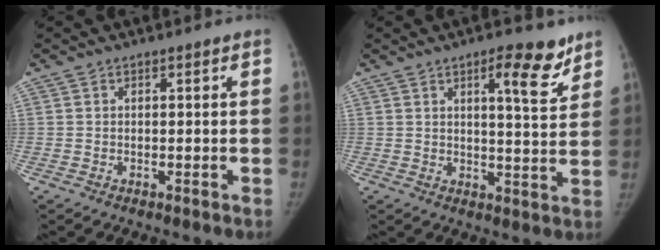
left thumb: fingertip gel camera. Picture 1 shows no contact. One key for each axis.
{"total": 8.5, "fx": 5.3, "fy": 2.3, "fz": 6.2, "tx": -0.070, "ty": -0.033, "tz": 0.073}